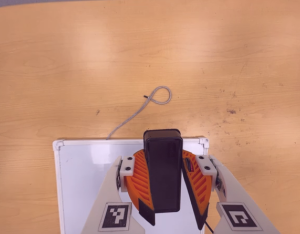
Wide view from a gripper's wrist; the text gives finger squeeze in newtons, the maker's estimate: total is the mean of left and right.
{"total": 10.3, "left": 10.2, "right": 10.3}